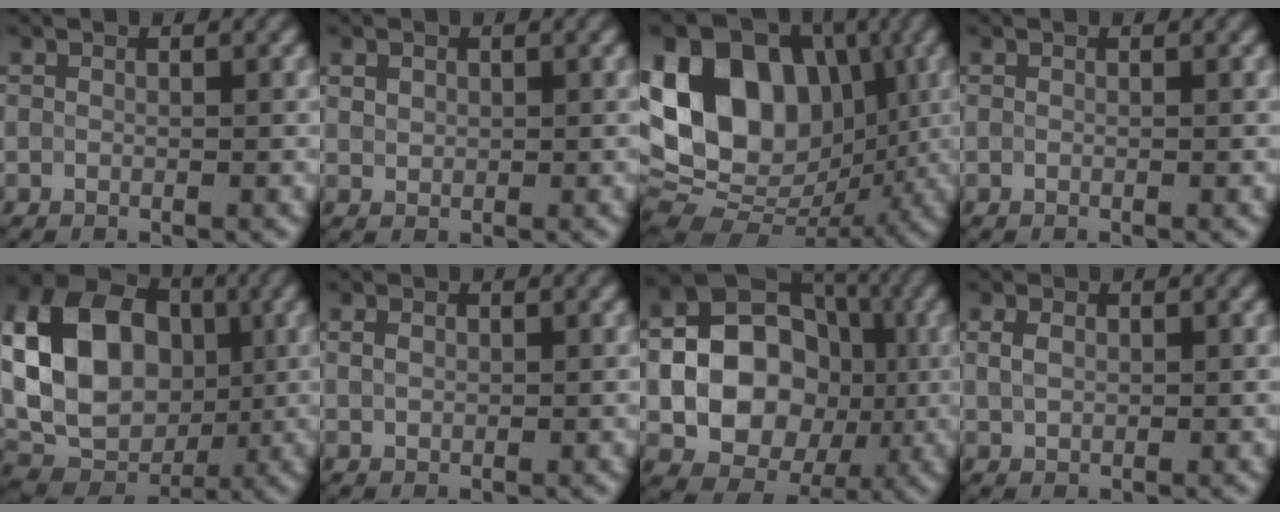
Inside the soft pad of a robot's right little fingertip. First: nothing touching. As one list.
[{"total": 1.9, "force": [1.1, 1.3, 0.8], "torque": [-0.025, 0.009, 0.023]}, {"total": 15.6, "force": [2.8, 11.3, 10.4], "torque": [-0.185, 0.037, 0.032]}, {"total": 0.0}, {"total": 12.5, "force": [1.3, 9.4, 8.2], "torque": [-0.156, 0.015, 0.013]}, {"total": 1.0, "force": [0.4, 0.8, 0.6], "torque": [-0.012, 0.006, 0.006]}, {"total": 13.5, "force": [-0.8, 11.4, 7.3], "torque": [-0.087, 0.012, -0.030]}, {"total": 1.6, "force": [0.5, 1.1, 1.0], "torque": [-0.024, 0.006, 0.010]}]